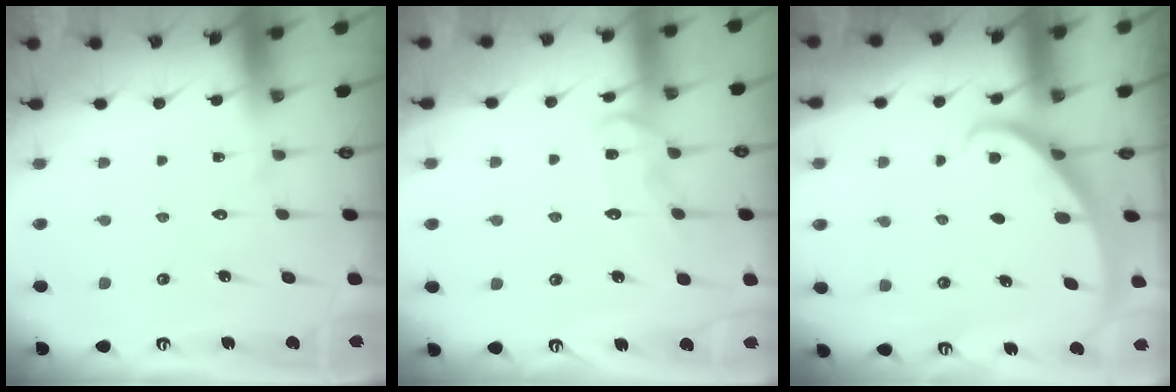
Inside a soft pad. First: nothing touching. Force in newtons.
{"total": 9.8, "press": 9.8, "slide": 0.7}
{"total": 1.9, "press": 1.9, "slide": 0.1}